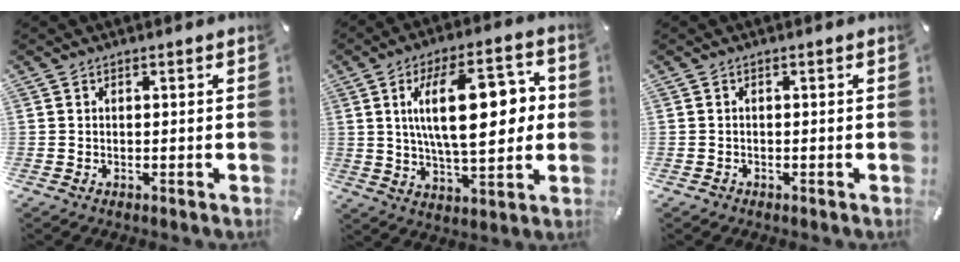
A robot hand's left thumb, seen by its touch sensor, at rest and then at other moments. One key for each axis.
{"total": 19.9, "fx": 3.3, "fy": 9.0, "fz": 17.4, "tx": -0.273, "ty": 0.003, "tz": 0.046}
{"total": 0.7, "fx": -0.2, "fy": 0.6, "fz": -0.3, "tx": 0.007, "ty": 0.008, "tz": -0.009}